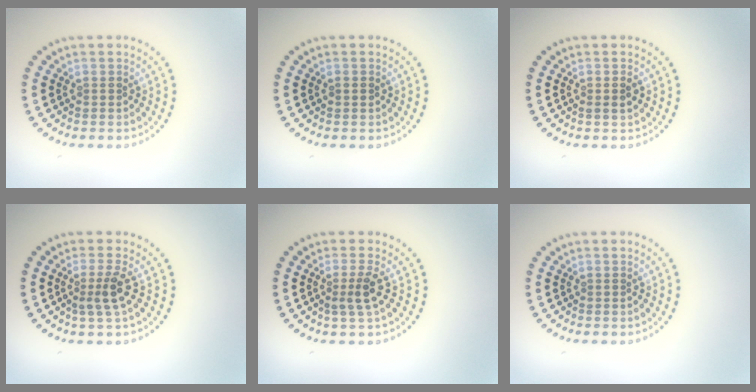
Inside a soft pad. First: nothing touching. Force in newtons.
{"total": 0.7, "press": 0.7, "slide": 0.1}
{"total": 1.1, "press": 1.0, "slide": 0.5}
{"total": 2.5, "press": 1.8, "slide": 1.7}
{"total": 2.2, "press": 1.7, "slide": 1.4}
{"total": 0.0}